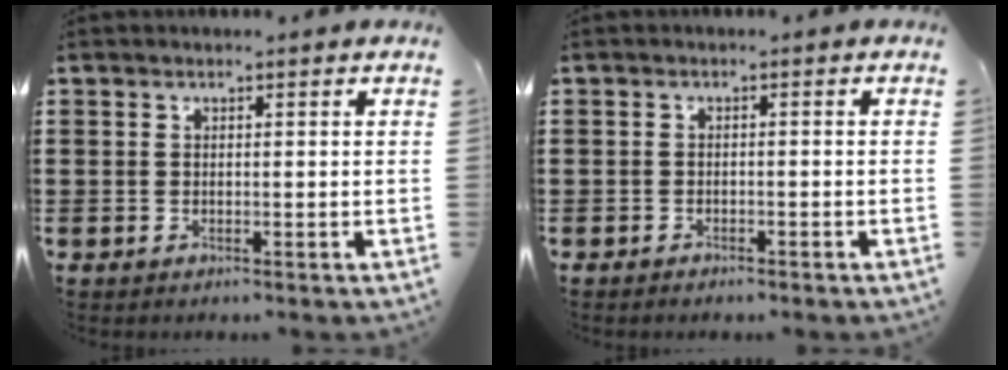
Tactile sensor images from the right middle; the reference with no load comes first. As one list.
[{"total": 1.0, "force": [-1.0, 0.2, 0.0], "torque": [-0.004, 0.000, -0.022]}]